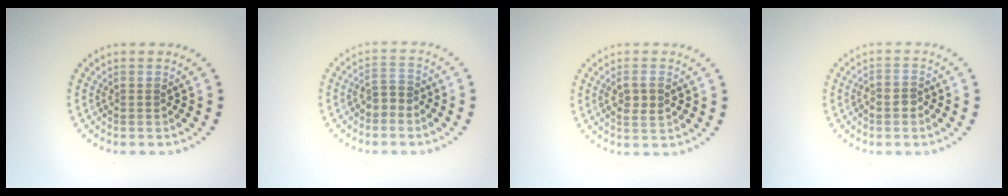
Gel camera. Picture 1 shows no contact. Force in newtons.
{"total": 2.0, "press": 1.8, "slide": 1.0}
{"total": 2.1, "press": 2.1, "slide": 0.5}
{"total": 1.2, "press": 0.9, "slide": 0.7}